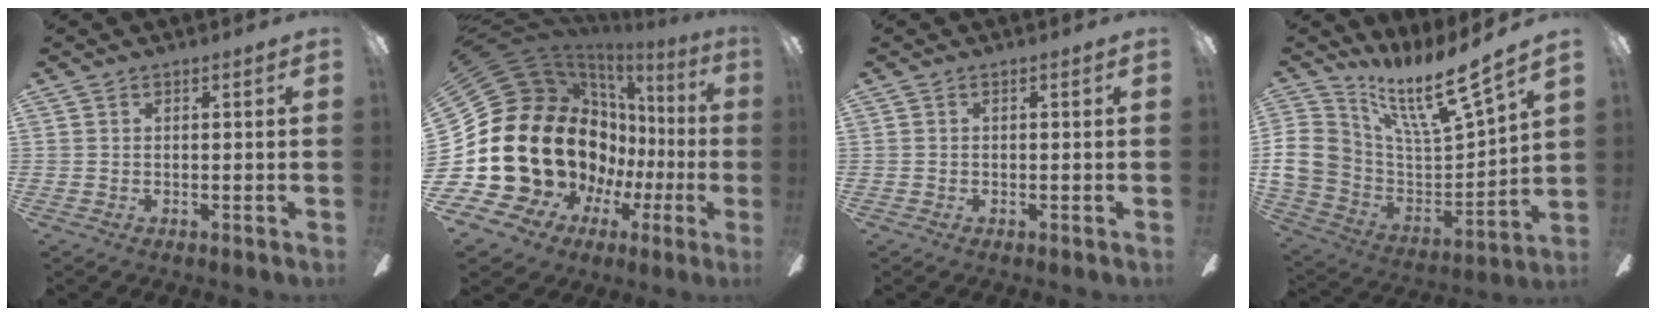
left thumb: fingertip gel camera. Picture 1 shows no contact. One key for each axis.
{"total": 25.7, "fx": -0.7, "fy": 19.7, "fz": 16.4, "tx": -0.371, "ty": -0.042, "tz": 0.052}
{"total": 0.0}
{"total": 15.8, "fx": 10.7, "fy": 5.7, "fz": 10.1, "tx": -0.192, "ty": -0.078, "tz": 0.178}